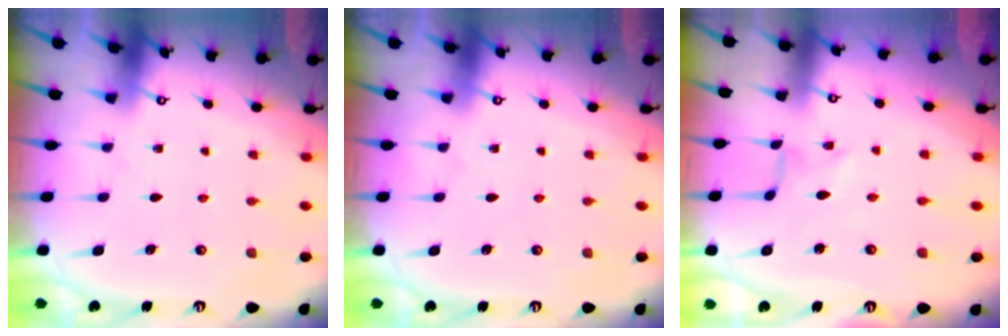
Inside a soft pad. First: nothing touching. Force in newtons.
{"total": 0.0}
{"total": 0.0}